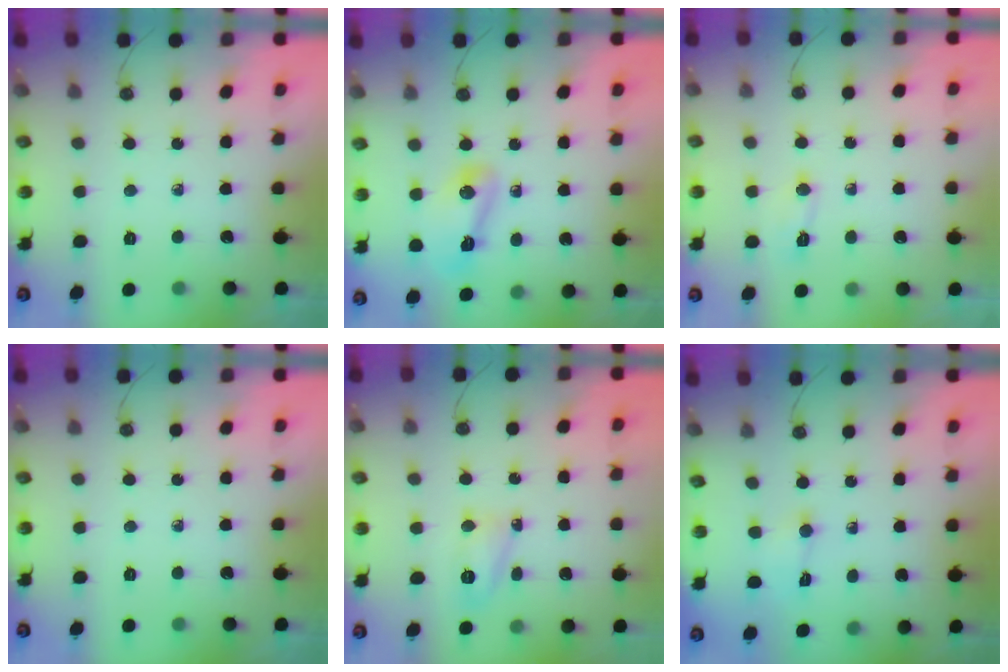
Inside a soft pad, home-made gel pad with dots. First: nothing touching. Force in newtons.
{"total": 6.1, "press": 6.1, "slide": 0.4}
{"total": 3.5, "press": 3.5, "slide": 0.5}
{"total": 0.0}
{"total": 8.0, "press": 8.0, "slide": 0.7}
{"total": 1.5, "press": 1.3, "slide": 0.8}